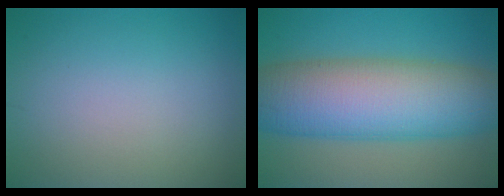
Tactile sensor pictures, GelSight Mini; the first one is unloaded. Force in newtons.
{"total": 12.6, "press": 12.6, "slide": 0.3}